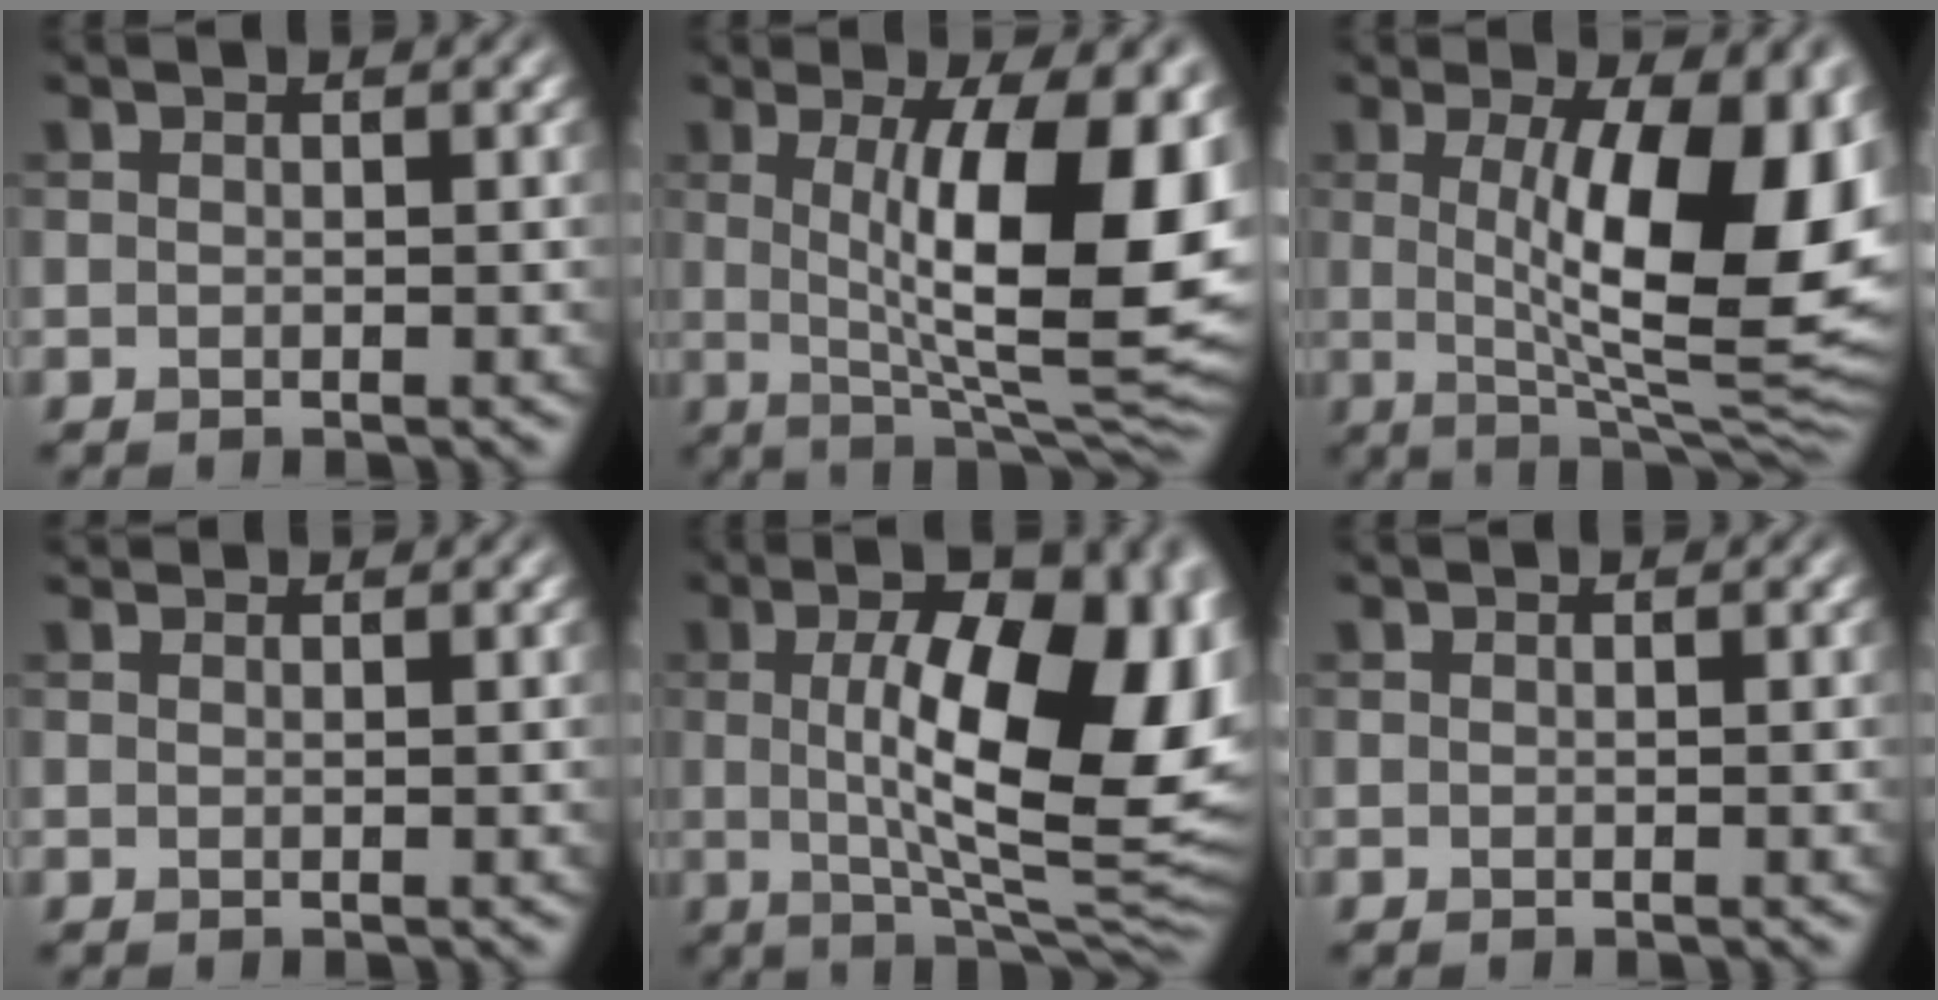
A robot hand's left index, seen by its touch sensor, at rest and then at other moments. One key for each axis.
{"total": 14.4, "fx": 2.0, "fy": 4.4, "fz": 13.6, "tx": -0.178, "ty": -0.009, "tz": 0.034}
{"total": 14.6, "fx": 1.5, "fy": 4.9, "fz": 13.7, "tx": -0.166, "ty": -0.006, "tz": 0.025}
{"total": 1.6, "fx": 1.6, "fy": 0.2, "fz": 0.5, "tx": -0.017, "ty": 0.001, "tz": 0.017}
{"total": 16.6, "fx": 1.8, "fy": 6.1, "fz": 15.3, "tx": -0.194, "ty": 0.006, "tz": 0.026}
{"total": 0.0}